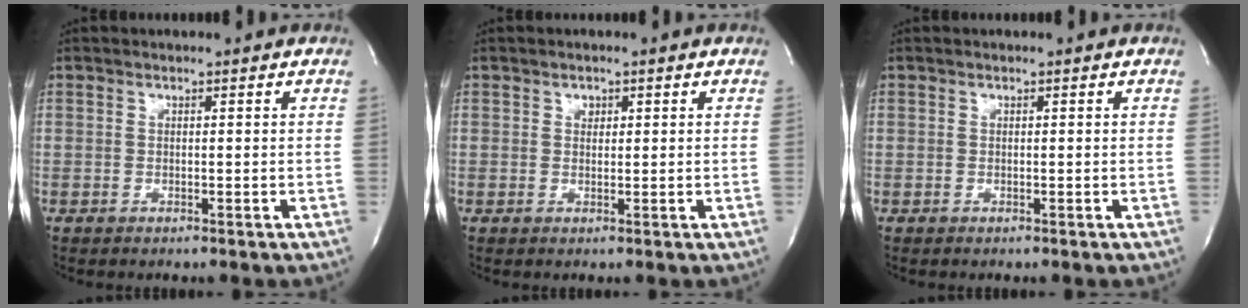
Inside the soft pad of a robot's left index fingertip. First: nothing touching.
{"total": 1.0, "force": [0.5, 0.8, 0.5], "torque": [-0.005, 0.000, 0.006]}
{"total": 0.0}